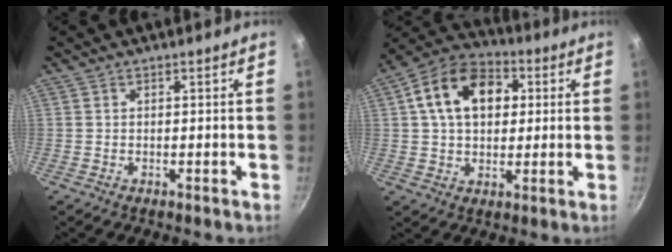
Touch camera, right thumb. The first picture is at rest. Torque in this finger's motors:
{"motor_torque": [0.70, 3.35, 0.62, -0.30, 0.14]}